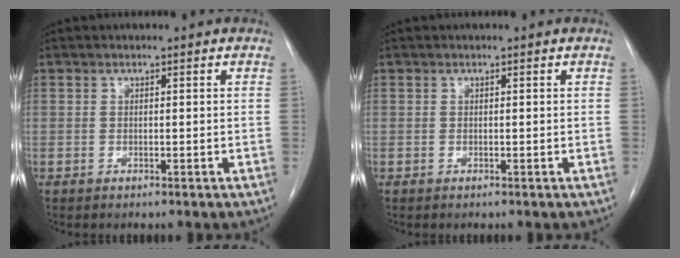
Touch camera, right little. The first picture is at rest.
{"total": 0.0}